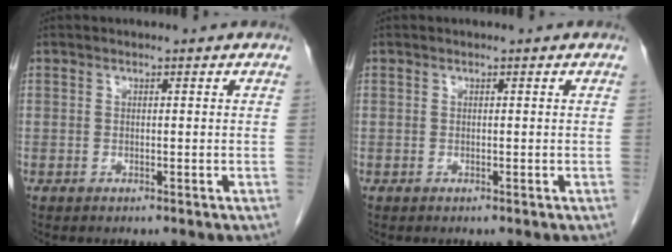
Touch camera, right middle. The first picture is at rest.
{"total": 0.0}